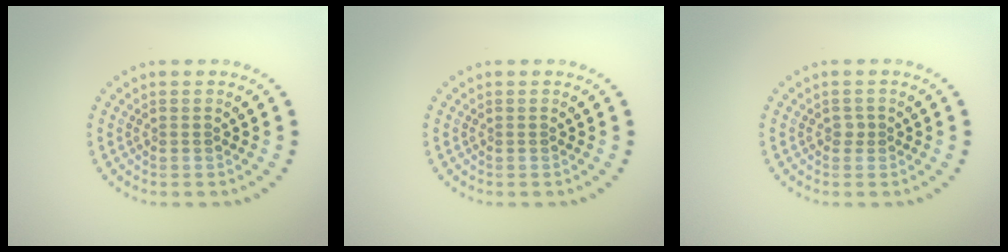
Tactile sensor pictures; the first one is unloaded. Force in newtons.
{"total": 0.0}
{"total": 0.6, "press": 0.5, "slide": 0.3}